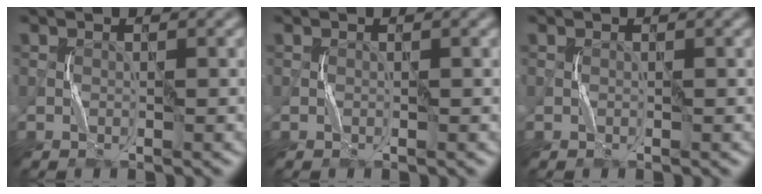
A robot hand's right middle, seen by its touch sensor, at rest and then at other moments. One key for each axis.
{"total": 0.0}
{"total": 0.0}